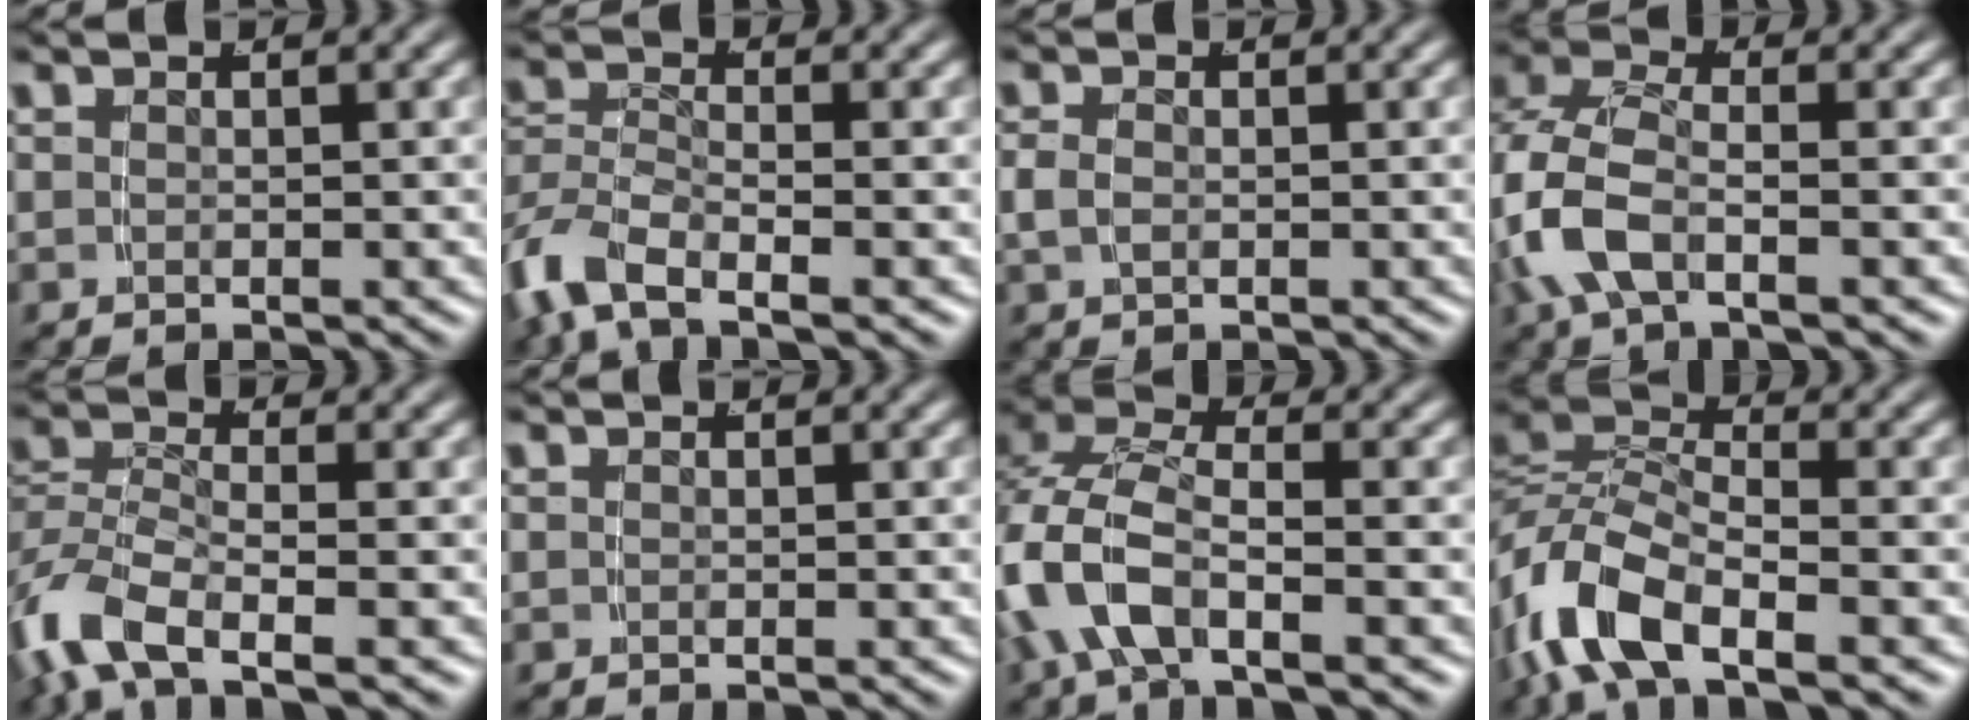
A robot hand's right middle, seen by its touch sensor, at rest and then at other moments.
{"total": 4.3, "force": [-2.8, 1.7, 2.7], "torque": [-0.082, -0.022, -0.042]}
{"total": 1.4, "force": [-0.3, 0.9, 1.0], "torque": [-0.027, -0.006, 0.002]}
{"total": 5.3, "force": [-0.9, 3.3, 4.1], "torque": [-0.122, -0.020, -0.011]}
{"total": 4.7, "force": [-2.7, 1.8, 3.3], "torque": [-0.096, -0.021, -0.038]}
{"total": 0.0}
{"total": 6.4, "force": [-1.2, 4.0, 4.9], "torque": [-0.148, -0.026, -0.008]}
{"total": 6.6, "force": [-2.1, 3.7, 5.0], "torque": [-0.128, -0.022, -0.032]}